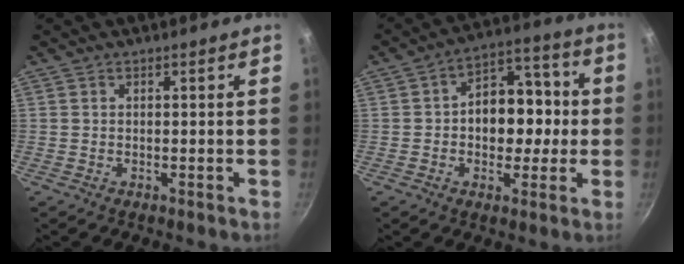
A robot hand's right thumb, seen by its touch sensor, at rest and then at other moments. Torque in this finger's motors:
{"motor_torque": [-0.23, 0.60, 0.28, 0.09, 0.07]}